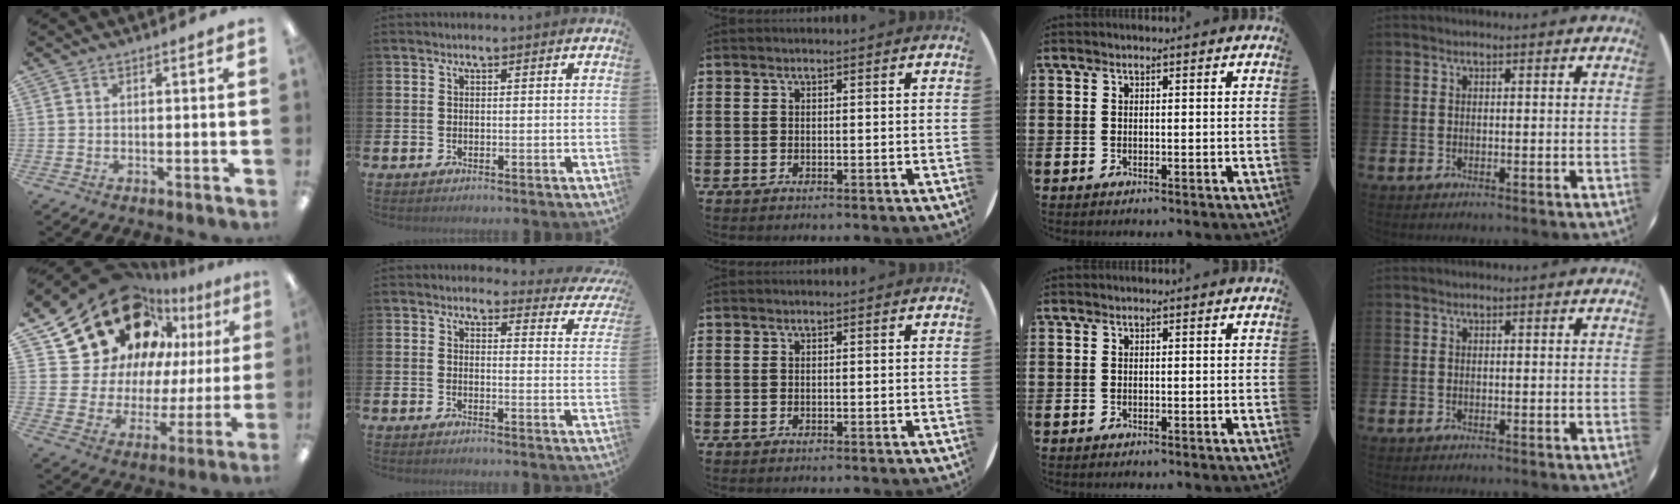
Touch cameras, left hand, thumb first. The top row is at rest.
{"thumb": {"total": 20.1, "force": [15.0, 11.5, 6.7], "torque": [-0.130, -0.112, 0.286]}, "index": {"total": 2.9, "force": [2.6, 1.2, 0.1], "torque": [0.001, -0.025, 0.038]}}